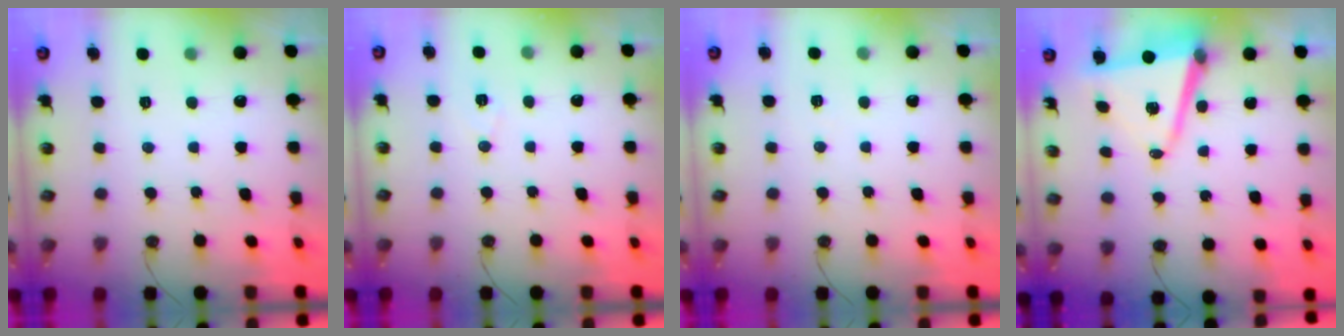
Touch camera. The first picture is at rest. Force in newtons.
{"total": 6.6, "press": 4.9, "slide": 4.5}
{"total": 5.0, "press": 2.4, "slide": 4.4}
{"total": 9.9, "press": 9.3, "slide": 3.5}